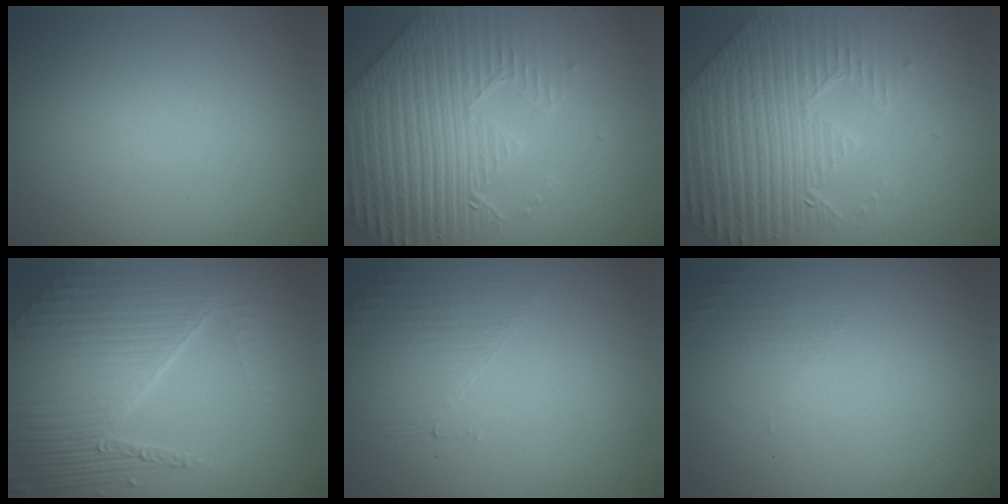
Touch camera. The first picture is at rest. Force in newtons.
{"total": 7.8, "press": 6.3, "slide": 4.7}
{"total": 8.8, "press": 6.3, "slide": 6.1}
{"total": 8.9, "press": 5.8, "slide": 6.7}
{"total": 1.6, "press": 0.7, "slide": 1.4}
{"total": 1.3, "press": 0.1, "slide": 1.3}